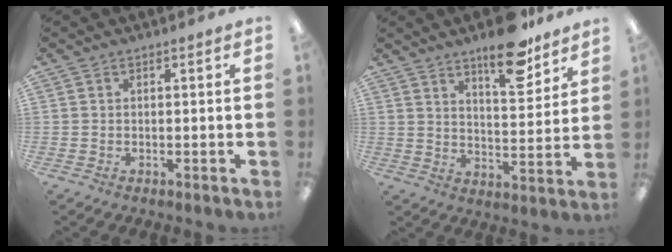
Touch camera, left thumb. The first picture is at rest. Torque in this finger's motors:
{"motor_torque": [0.52, -0.09, 0.65, -0.78, 0.04]}